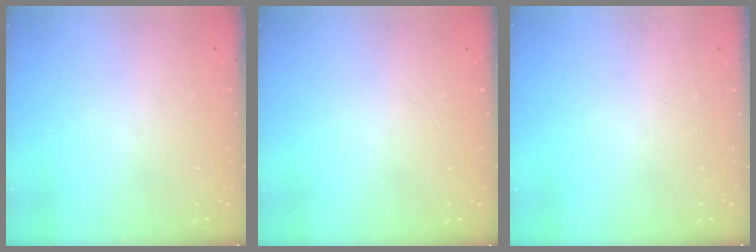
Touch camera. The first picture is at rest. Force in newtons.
{"total": 0.0}
{"total": 0.0}